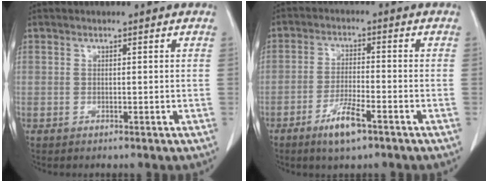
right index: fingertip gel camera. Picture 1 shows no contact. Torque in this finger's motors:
{"motor_torque": [0.61, -0.47, 0.11, 0.07]}